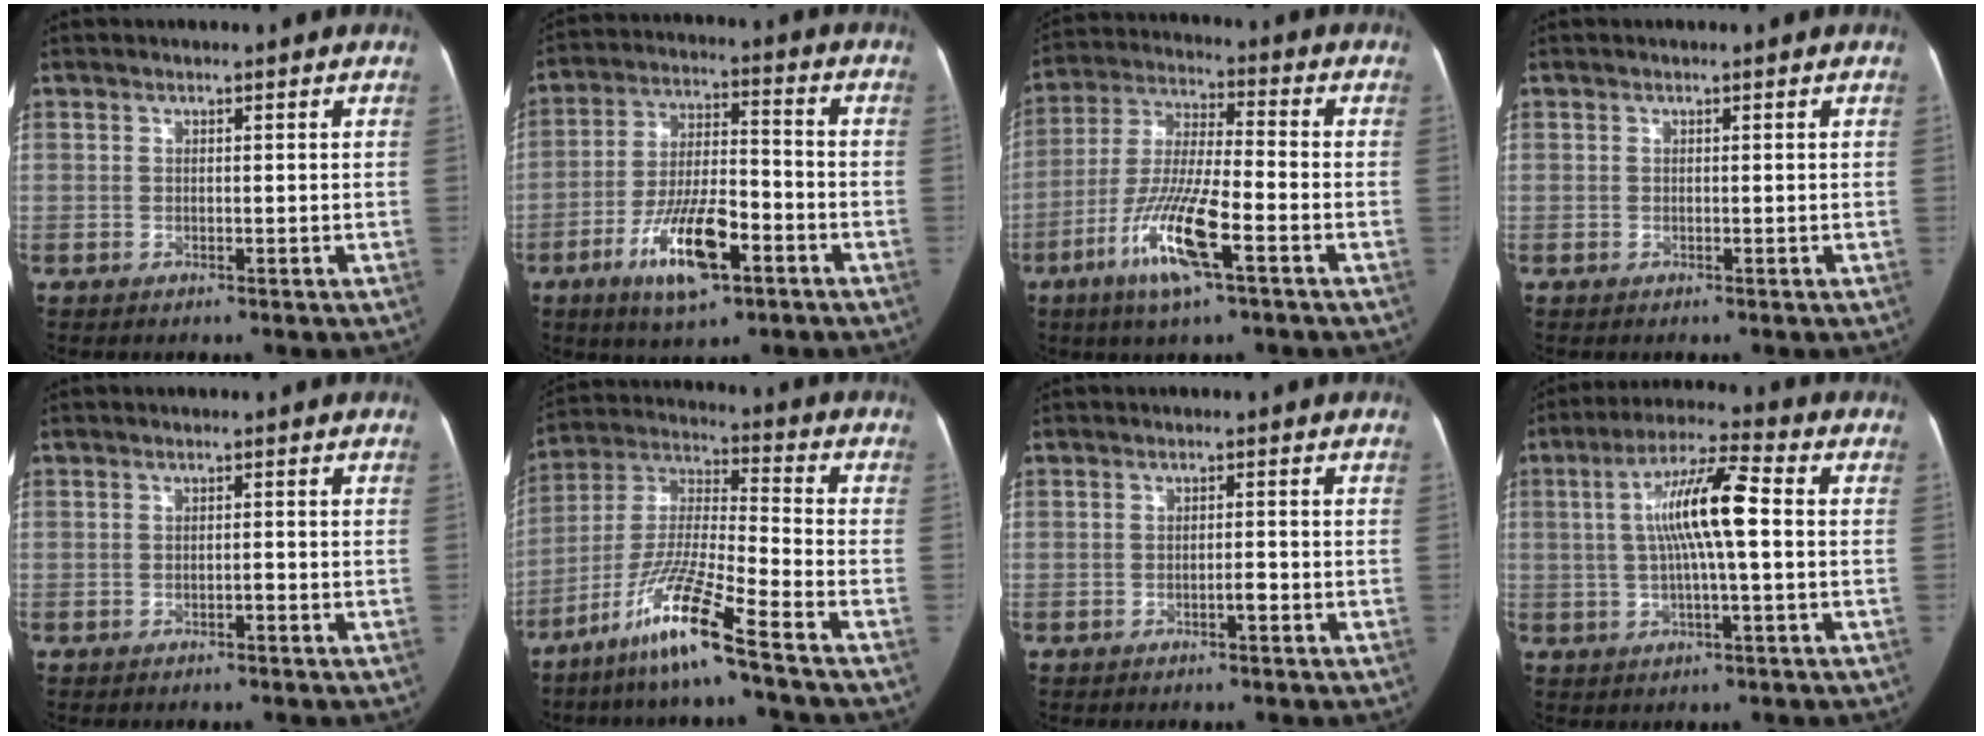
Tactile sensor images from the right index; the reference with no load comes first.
{"total": 12.4, "force": [-6.0, 3.8, 10.2], "torque": [-0.193, -0.004, -0.103]}
{"total": 12.8, "force": [-5.9, 1.4, 11.3], "torque": [-0.229, -0.018, -0.114]}
{"total": 0.0}
{"total": 0.6, "force": [-0.4, 0.1, 0.4], "torque": [-0.006, 0.001, -0.008]}
{"total": 13.3, "force": [-8.8, -0.9, 10.0], "torque": [-0.208, -0.027, -0.170]}
{"total": 1.2, "force": [-0.7, 0.1, 1.0], "torque": [-0.017, 0.001, -0.013]}
{"total": 10.5, "force": [0.7, 1.0, 10.4], "torque": [-0.196, 0.018, 0.008]}